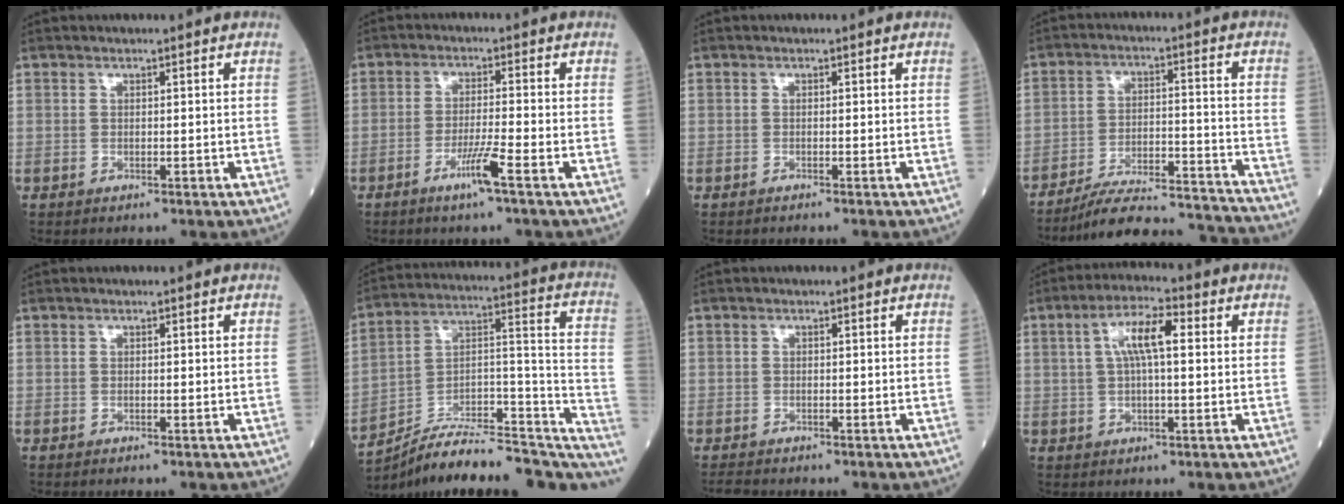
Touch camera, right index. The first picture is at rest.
{"total": 4.8, "force": [-2.8, -0.8, 3.8], "torque": [-0.075, -0.008, -0.056]}
{"total": 1.3, "force": [-1.2, -0.1, 0.5], "torque": [-0.010, -0.001, -0.014]}
{"total": 18.1, "force": [-17.4, 1.2, 4.9], "torque": [-0.079, 0.009, -0.253]}
{"total": 0.7, "force": [-0.6, 0.0, 0.3], "torque": [-0.007, -0.003, -0.009]}
{"total": 23.4, "force": [-19.5, 6.5, 11.1], "torque": [-0.120, 0.058, -0.290]}
{"total": 1.6, "force": [-1.5, 0.5, 0.1], "torque": [-0.009, -0.006, -0.026]}
{"total": 6.7, "force": [1.3, 1.4, 6.4], "torque": [-0.125, 0.022, 0.023]}